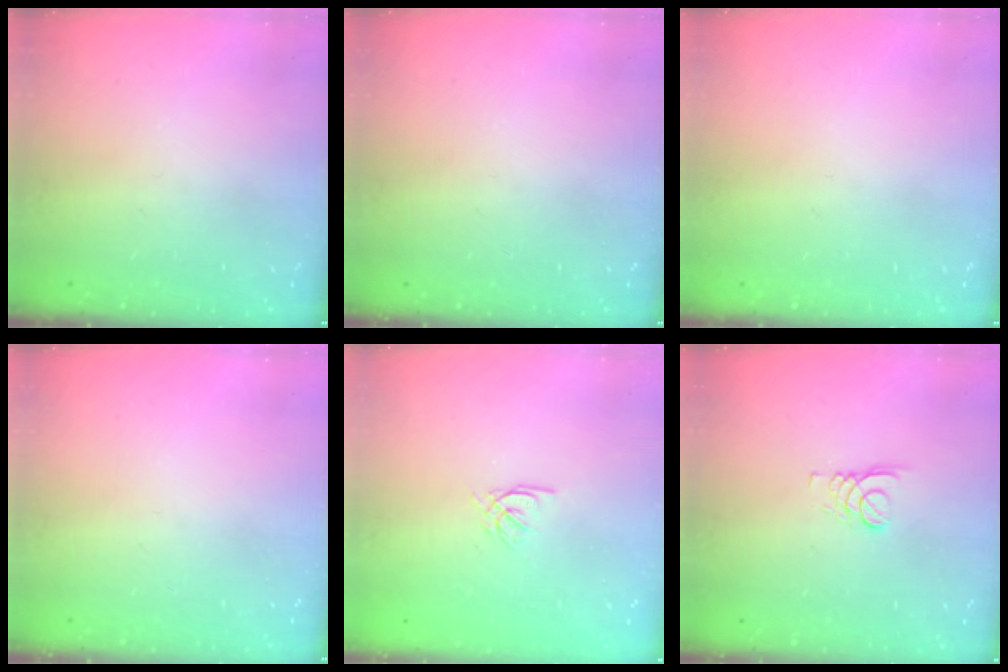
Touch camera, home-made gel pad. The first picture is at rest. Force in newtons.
{"total": 0.0}
{"total": 0.0}
{"total": 0.0}
{"total": 2.4, "press": 2.4, "slide": 0.3}
{"total": 2.1, "press": 2.1, "slide": 0.1}